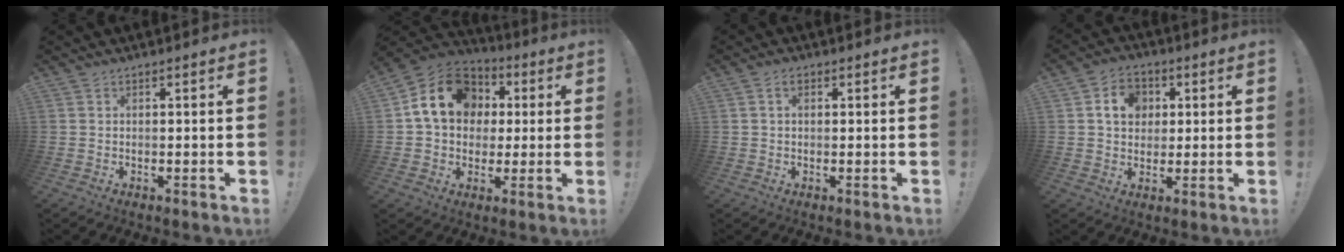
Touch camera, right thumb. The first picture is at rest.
{"total": 16.9, "force": [4.1, 13.7, 9.1], "torque": [-0.130, -0.003, 0.082]}
{"total": 2.1, "force": [0.7, 1.4, 1.4], "torque": [-0.026, 0.005, 0.012]}
{"total": 9.3, "force": [2.7, 7.7, 4.3], "torque": [-0.066, 0.004, 0.053]}